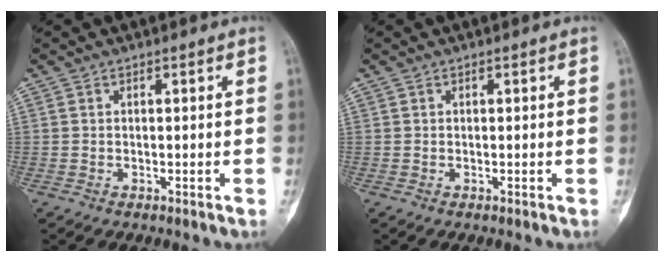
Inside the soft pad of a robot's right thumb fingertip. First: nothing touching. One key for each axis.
{"total": 0.0}